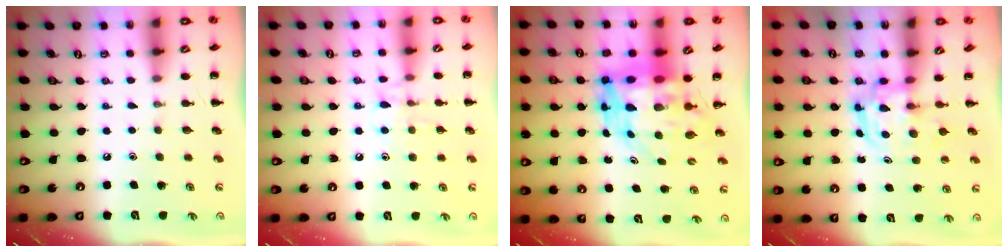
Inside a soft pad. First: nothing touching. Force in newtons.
{"total": 8.0, "press": 8.0, "slide": 0.9}
{"total": 12.5, "press": 11.9, "slide": 3.7}
{"total": 2.7, "press": 2.7, "slide": 0.3}